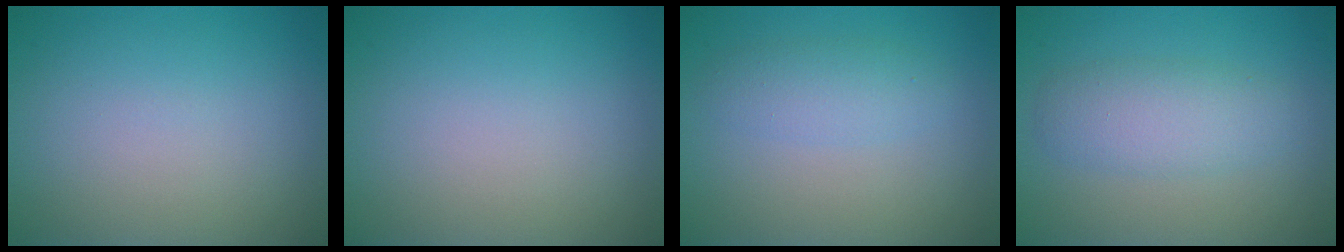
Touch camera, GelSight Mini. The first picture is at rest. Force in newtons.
{"total": 0.0}
{"total": 2.2, "press": 2.2, "slide": 0.1}
{"total": 3.5, "press": 3.5, "slide": 0.0}